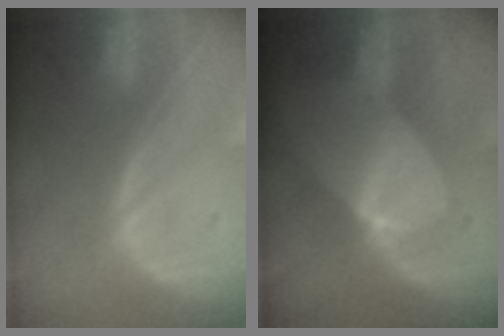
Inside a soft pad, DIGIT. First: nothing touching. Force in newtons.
{"total": 7.7, "press": 6.9, "slide": 3.4}